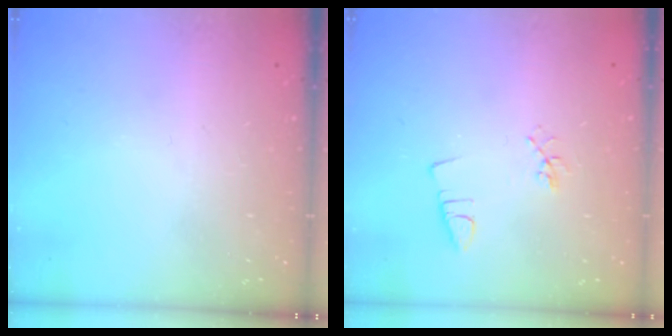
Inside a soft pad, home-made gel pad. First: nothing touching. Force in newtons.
{"total": 4.0, "press": 3.7, "slide": 1.5}